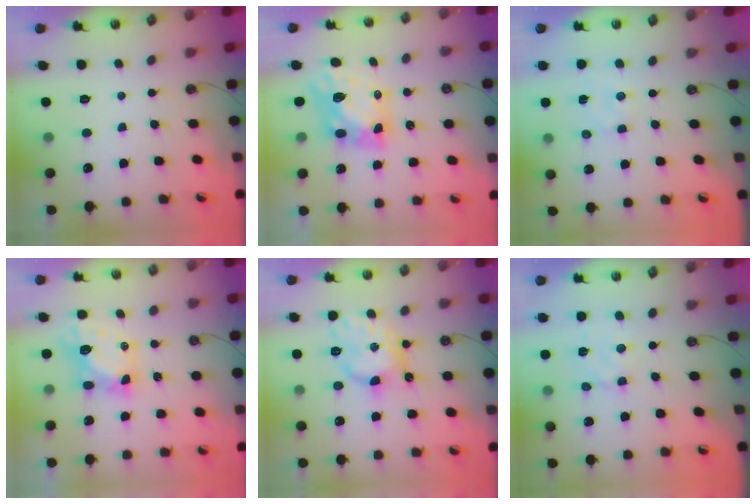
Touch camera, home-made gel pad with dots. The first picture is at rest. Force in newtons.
{"total": 6.7, "press": 6.7, "slide": 0.6}
{"total": 2.6, "press": 2.6, "slide": 0.4}
{"total": 6.0, "press": 6.0, "slide": 0.1}
{"total": 12.1, "press": 12.1, "slide": 0.8}
{"total": 3.4, "press": 3.4, "slide": 0.7}